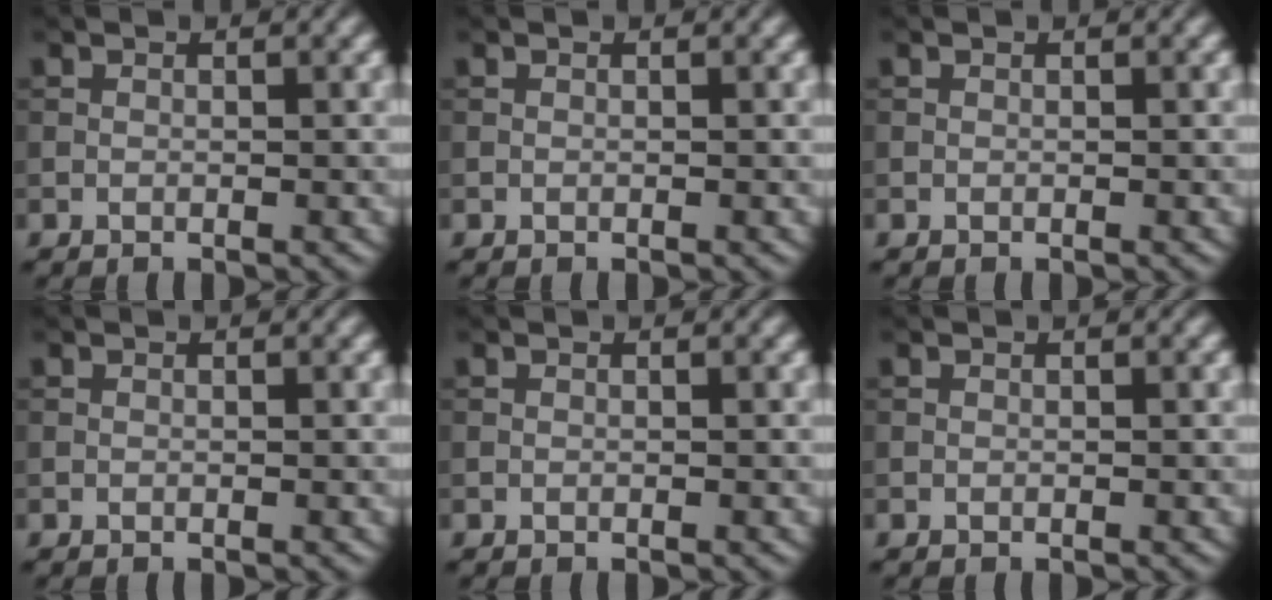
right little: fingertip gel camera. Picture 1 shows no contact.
{"total": 0.0}
{"total": 0.0}
{"total": 0.0}
{"total": 0.0}
{"total": 0.0}